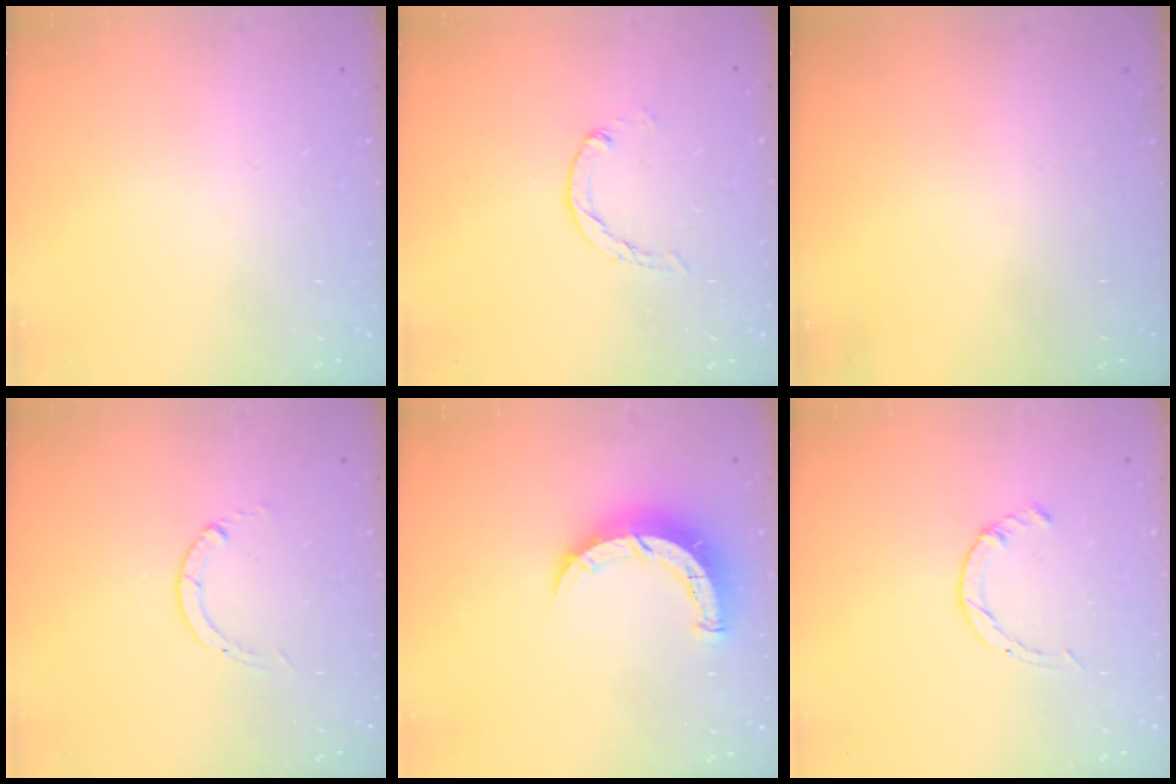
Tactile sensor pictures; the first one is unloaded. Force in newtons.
{"total": 0.7, "press": 0.7, "slide": 0.2}
{"total": 0.0}
{"total": 0.0}
{"total": 7.5, "press": 7.5, "slide": 0.6}
{"total": 1.7, "press": 1.7, "slide": 0.2}